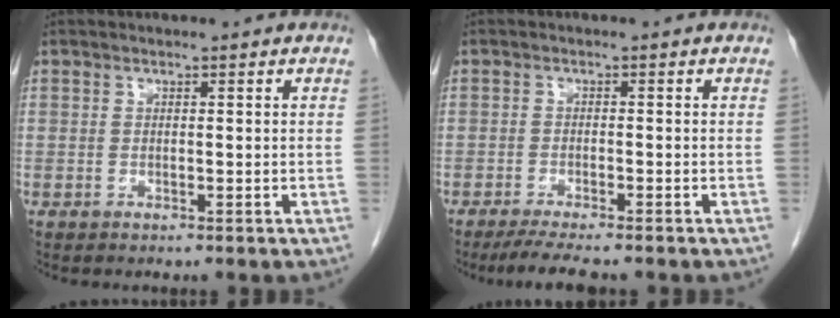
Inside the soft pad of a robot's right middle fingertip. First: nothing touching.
{"total": 5.5, "force": [-4.6, 0.4, 3.0], "torque": [-0.048, -0.013, -0.073]}